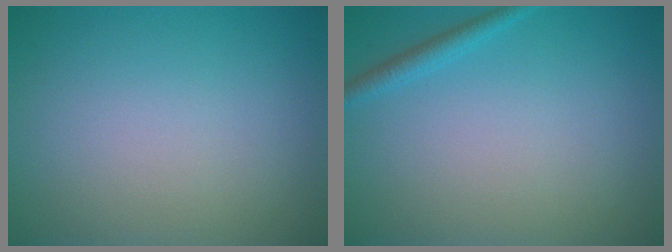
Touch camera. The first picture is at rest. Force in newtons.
{"total": 1.3, "press": 1.3, "slide": 0.1}